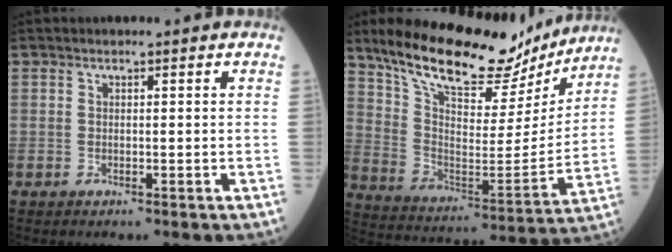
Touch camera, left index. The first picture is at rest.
{"total": 23.0, "force": [19.3, 6.6, 10.6], "torque": [-0.177, -0.011, 0.301]}